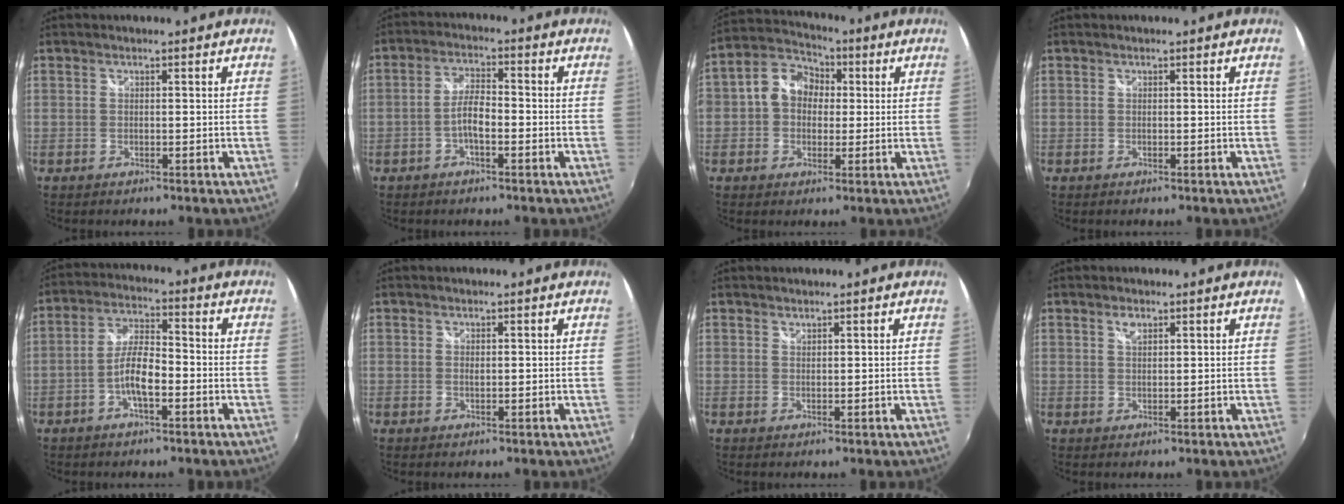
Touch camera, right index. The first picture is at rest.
{"total": 4.3, "force": [-1.8, 1.3, 3.7], "torque": [-0.077, 0.010, -0.035]}
{"total": 9.0, "force": [0.3, 7.5, 4.8], "torque": [-0.110, 0.035, -0.005]}
{"total": 0.0}
{"total": 6.8, "force": [-2.8, 2.1, 5.9], "torque": [-0.123, 0.012, -0.052]}
{"total": 0.5, "force": [0.1, 0.3, 0.4], "torque": [-0.007, -0.001, 0.001]}
{"total": 0.6, "force": [0.6, 0.2, 0.0], "torque": [0.000, 0.001, 0.011]}
{"total": 1.9, "force": [1.1, 0.9, 1.2], "torque": [-0.021, 0.004, 0.019]}